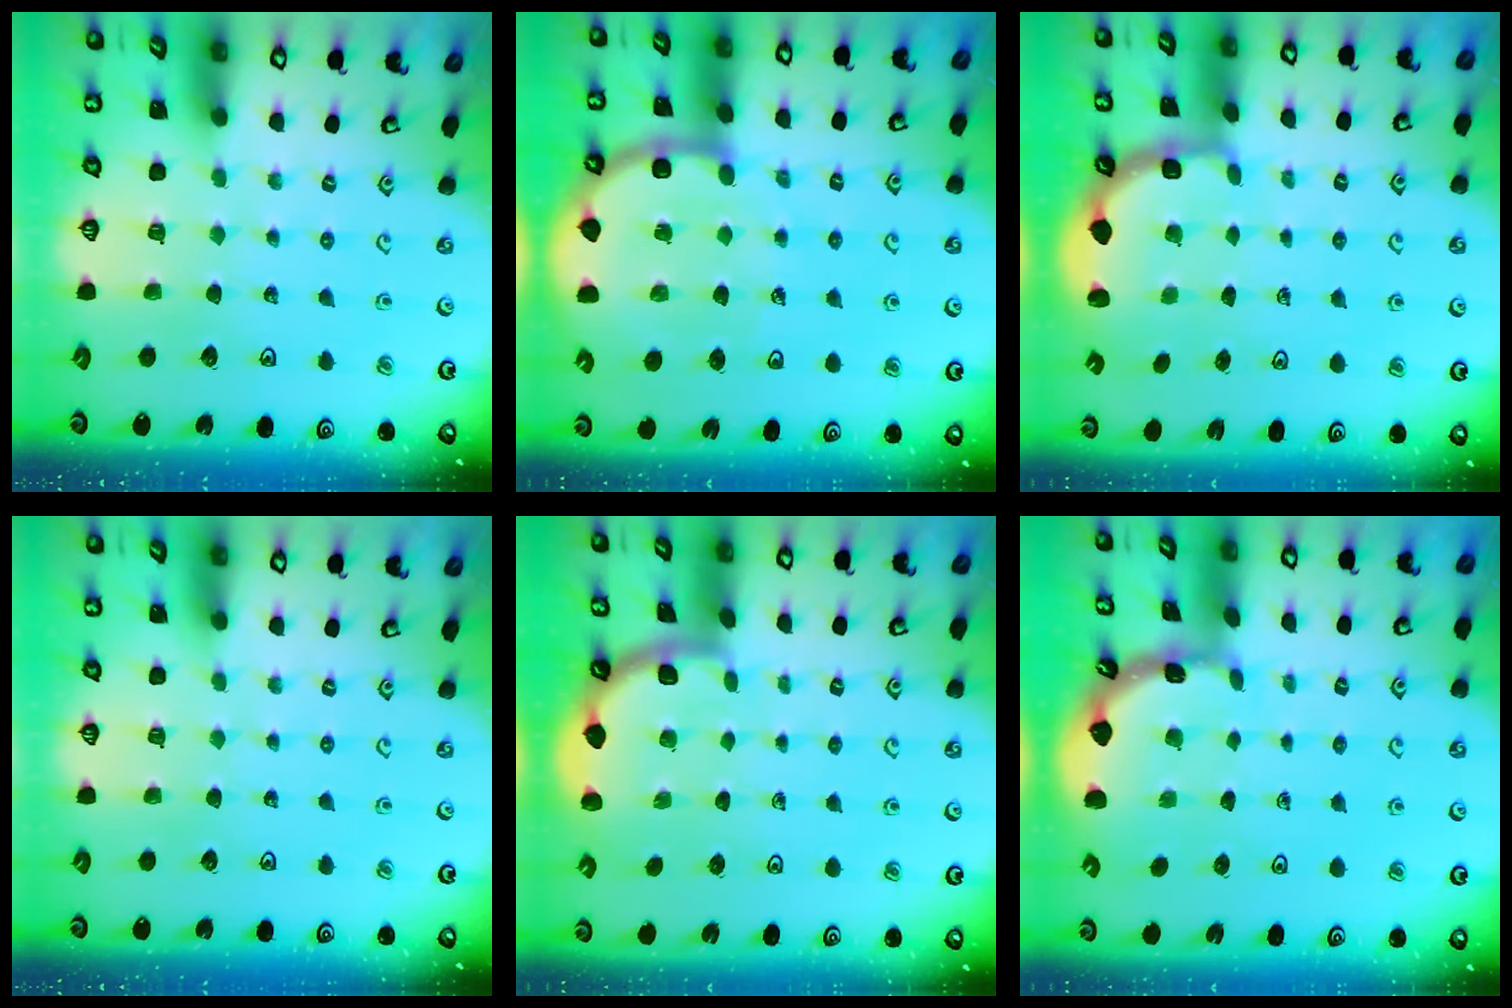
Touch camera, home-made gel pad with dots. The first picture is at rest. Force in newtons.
{"total": 10.2, "press": 9.8, "slide": 2.7}
{"total": 3.0, "press": 2.0, "slide": 2.2}
{"total": 0.0}
{"total": 1.9, "press": 1.9, "slide": 0.0}
{"total": 1.8, "press": 1.8, "slide": 0.1}